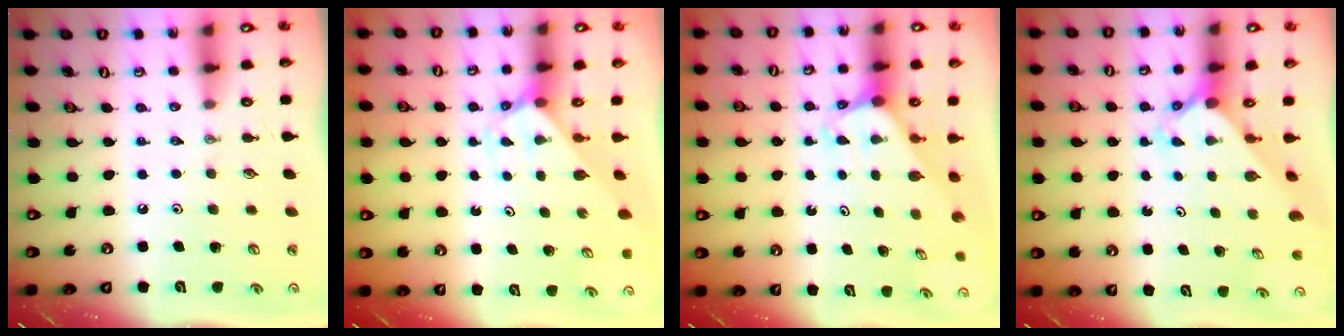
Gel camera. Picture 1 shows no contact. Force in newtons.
{"total": 2.2, "press": 2.2, "slide": 0.1}
{"total": 1.8, "press": 1.8, "slide": 0.1}
{"total": 2.5, "press": 2.5, "slide": 0.2}